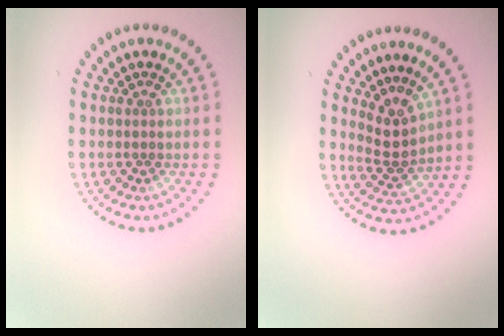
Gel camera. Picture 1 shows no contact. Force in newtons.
{"total": 2.5, "press": 1.8, "slide": 1.7}